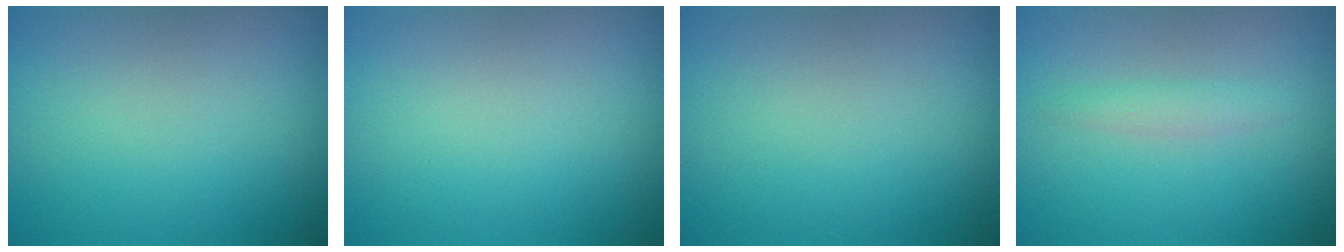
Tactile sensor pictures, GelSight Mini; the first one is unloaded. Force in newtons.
{"total": 0.0}
{"total": 0.0}
{"total": 1.2, "press": 1.2, "slide": 0.0}